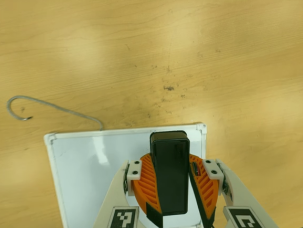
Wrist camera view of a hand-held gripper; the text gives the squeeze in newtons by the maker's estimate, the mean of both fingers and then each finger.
{"total": 11.3, "left": 11.2, "right": 11.3}